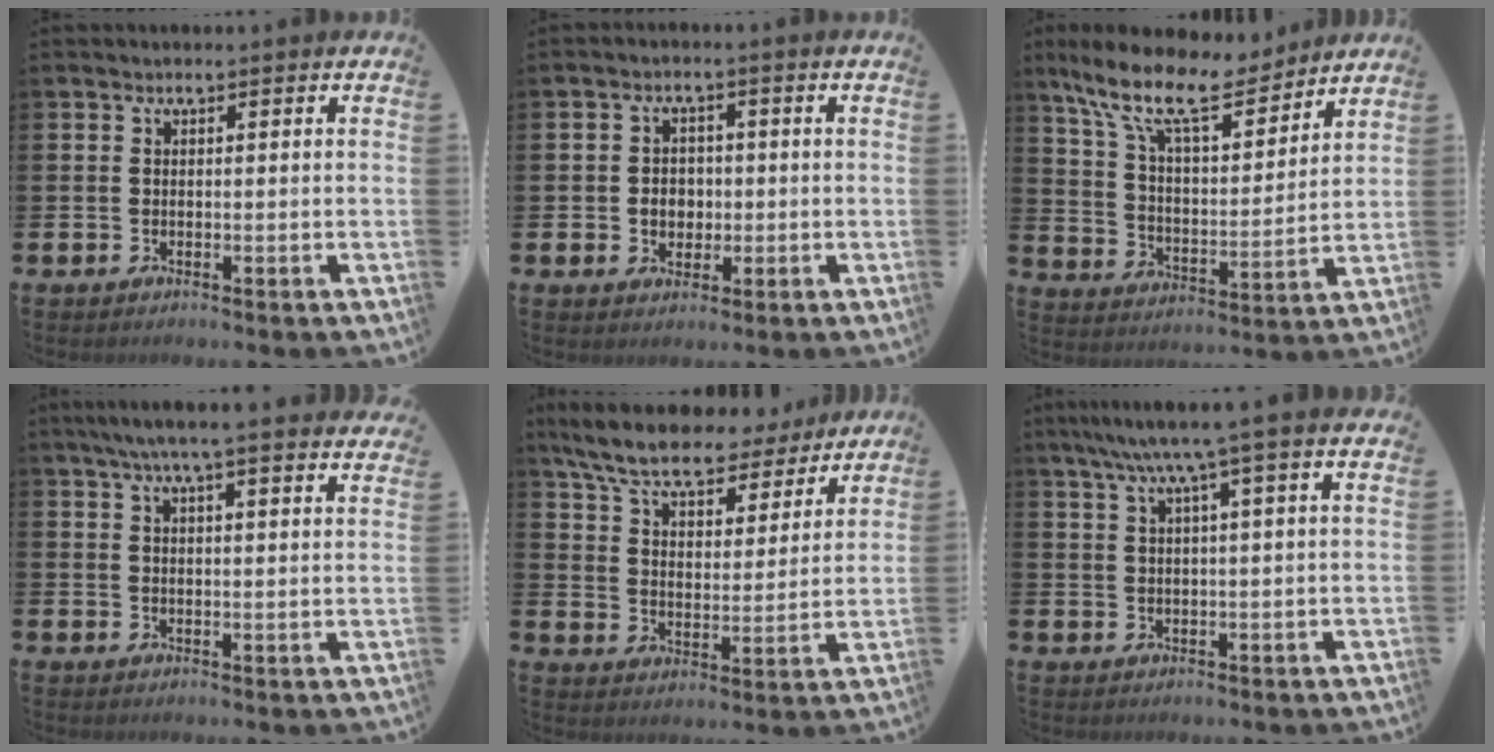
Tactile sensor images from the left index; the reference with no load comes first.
{"total": 3.0, "force": [-0.3, 2.6, 1.5], "torque": [-0.013, 0.001, -0.015]}
{"total": 12.8, "force": [10.7, 3.9, 6.0], "torque": [-0.153, -0.059, 0.186]}
{"total": 5.9, "force": [5.4, -0.1, 2.3], "torque": [-0.060, -0.017, 0.097]}
{"total": 8.4, "force": [7.6, 2.0, 3.0], "torque": [-0.087, -0.050, 0.130]}
{"total": 5.6, "force": [4.5, -0.4, 3.4], "torque": [-0.088, -0.007, 0.076]}